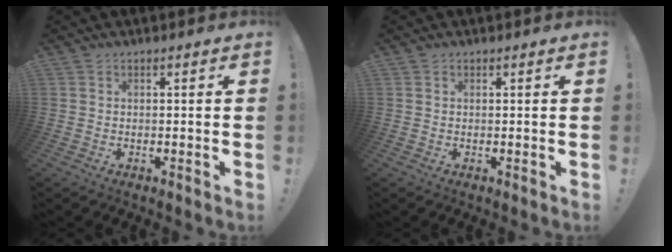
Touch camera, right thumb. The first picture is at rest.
{"total": 0.0}